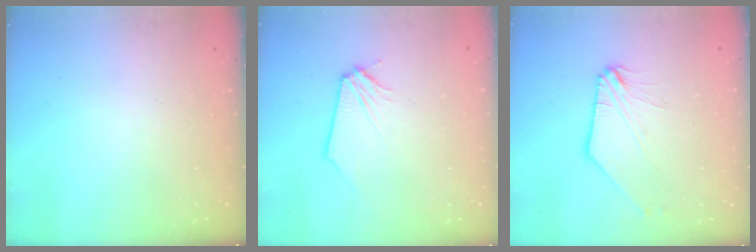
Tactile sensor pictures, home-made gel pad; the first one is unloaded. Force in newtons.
{"total": 0.0}
{"total": 2.5, "press": 2.5, "slide": 0.5}